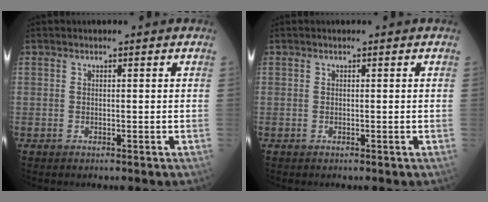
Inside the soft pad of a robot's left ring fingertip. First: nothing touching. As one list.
[{"total": 0.0}]